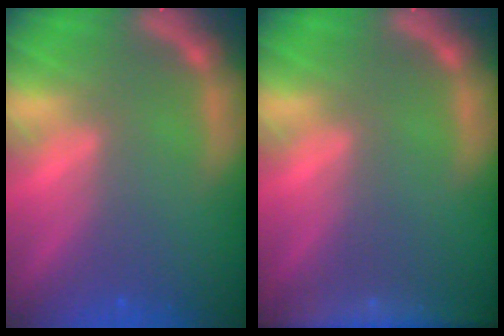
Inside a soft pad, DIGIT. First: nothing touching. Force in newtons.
{"total": 6.5}